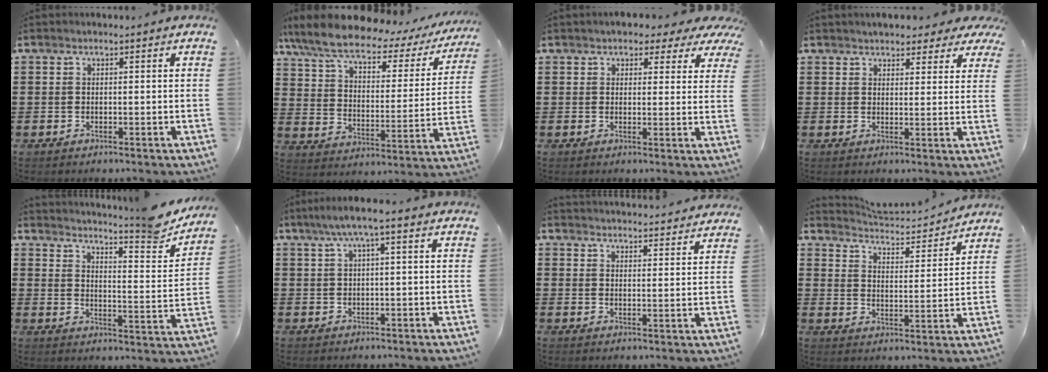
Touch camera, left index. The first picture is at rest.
{"total": 8.4, "force": [6.5, 1.7, 5.2], "torque": [-0.125, -0.038, 0.106]}
{"total": 3.2, "force": [2.5, 1.5, 1.3], "torque": [-0.022, -0.010, 0.040]}
{"total": 3.5, "force": [3.3, 1.0, 0.6], "torque": [-0.016, -0.009, 0.060]}
{"total": 6.4, "force": [5.8, 0.0, 2.9], "torque": [-0.051, -0.054, 0.090]}
{"total": 3.4, "force": [0.9, 0.2, 3.3], "torque": [-0.063, 0.000, 0.012]}
{"total": 3.6, "force": [3.5, -0.4, -0.1], "torque": [-0.001, -0.026, 0.062]}
{"total": 3.7, "force": [3.7, 0.0, 0.4], "torque": [-0.029, -0.036, 0.059]}